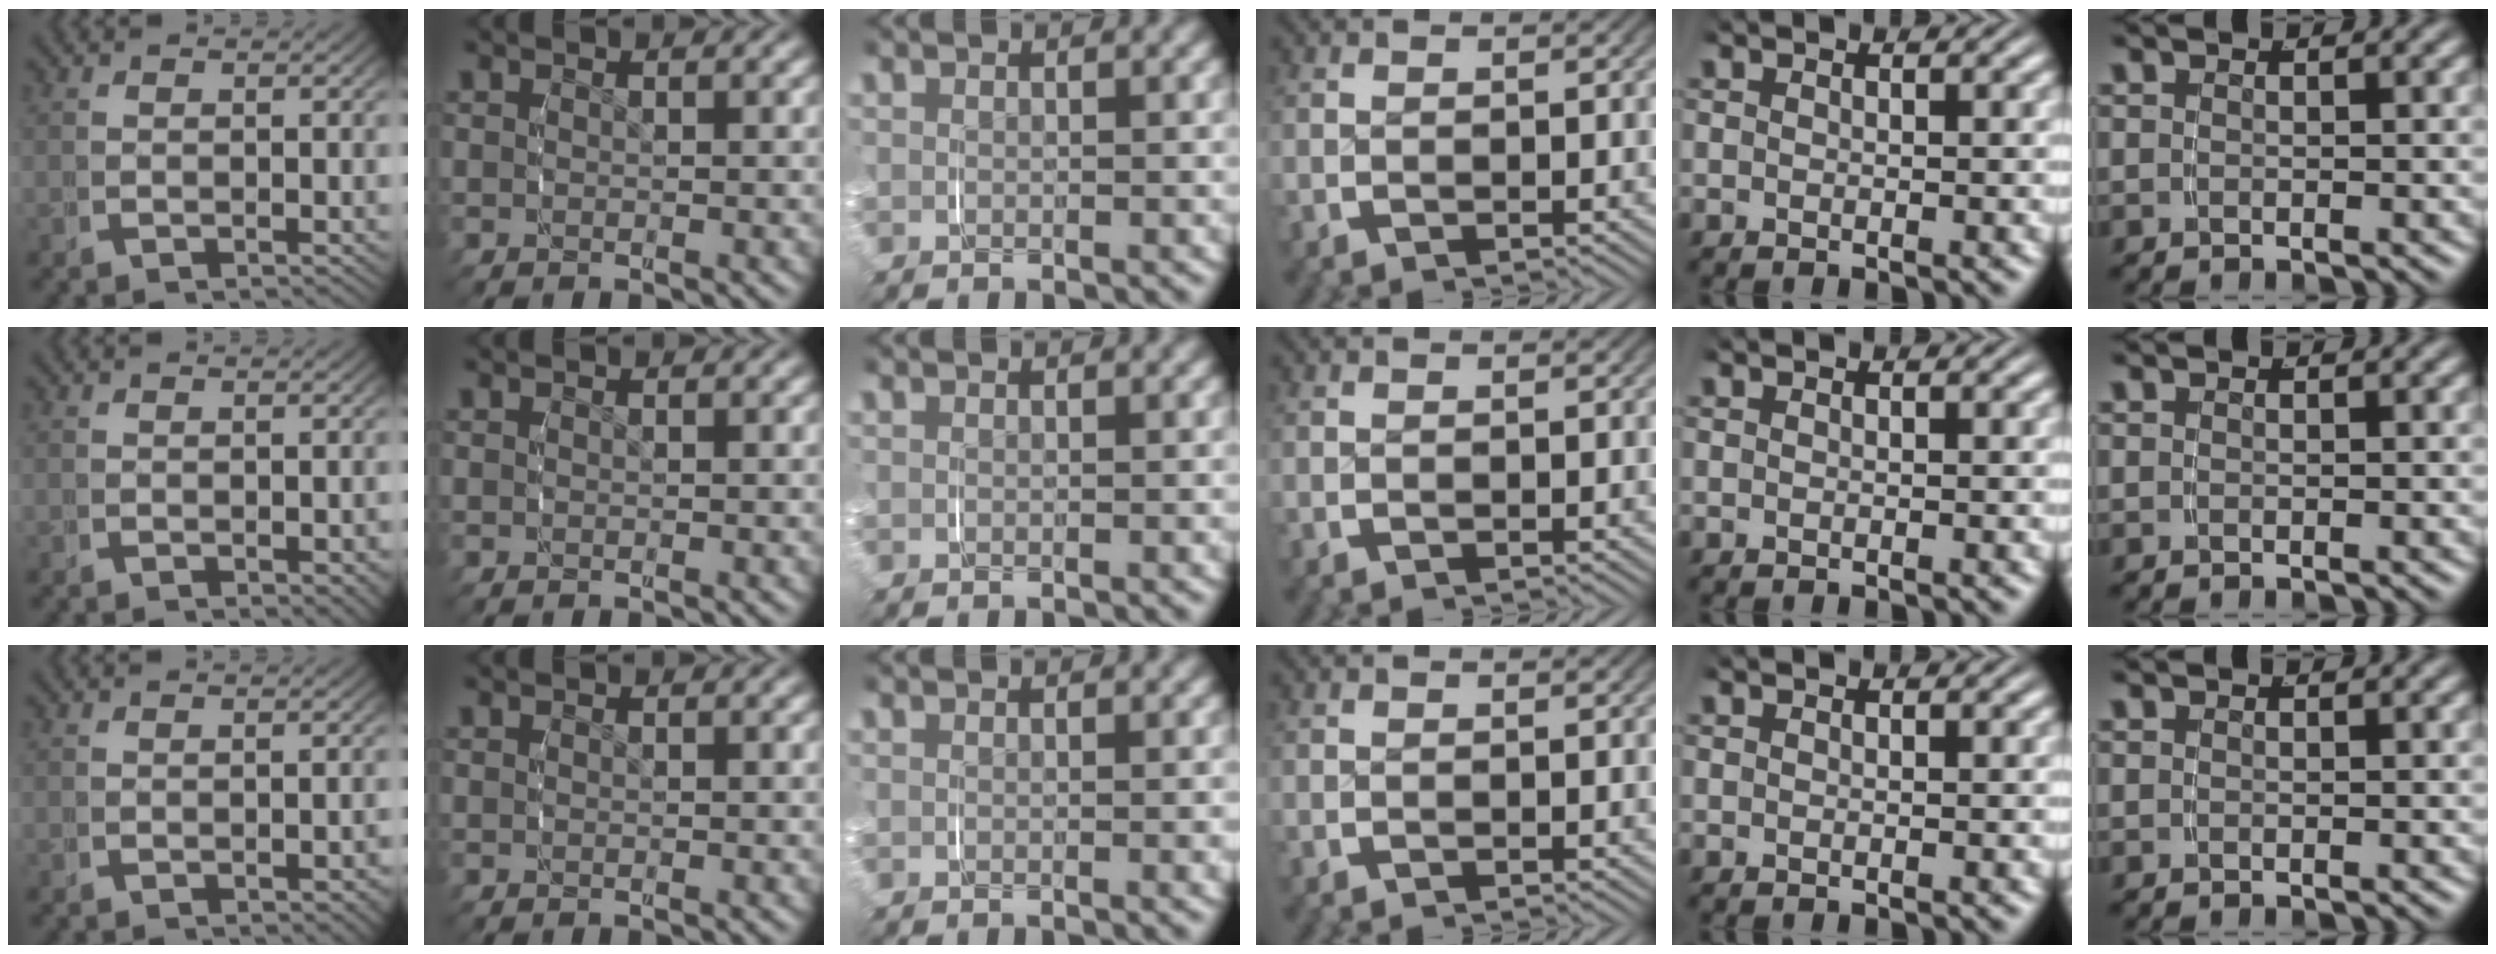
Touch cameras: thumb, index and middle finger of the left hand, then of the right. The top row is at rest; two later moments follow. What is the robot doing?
{"motion": "grasp_and_lifting", "object": "string"}